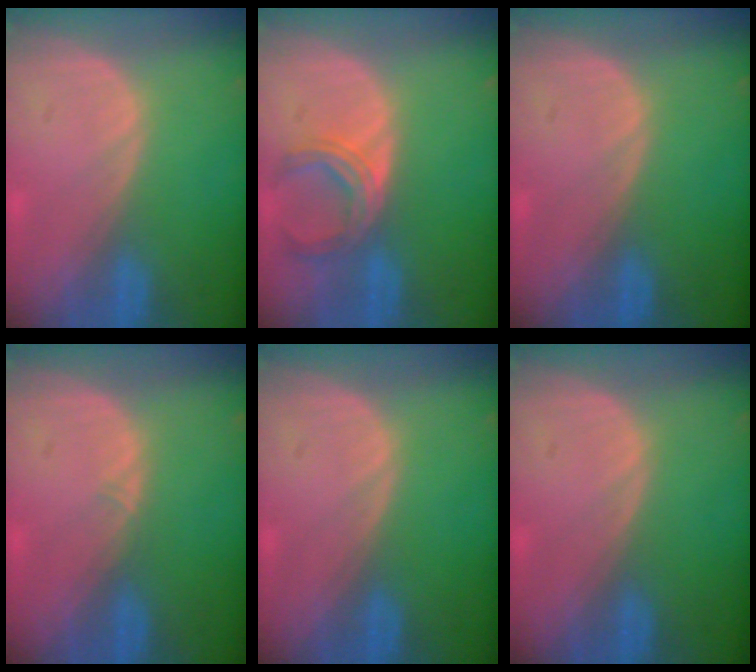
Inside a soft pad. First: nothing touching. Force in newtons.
{"total": 4.9, "press": 4.9, "slide": 0.7}
{"total": 0.0}
{"total": 0.6, "press": 0.5, "slide": 0.4}
{"total": 0.0}
{"total": 0.0}